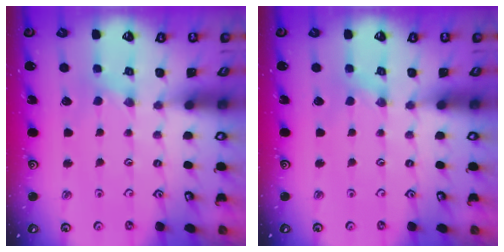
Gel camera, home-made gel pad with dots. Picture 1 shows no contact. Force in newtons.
{"total": 0.0}